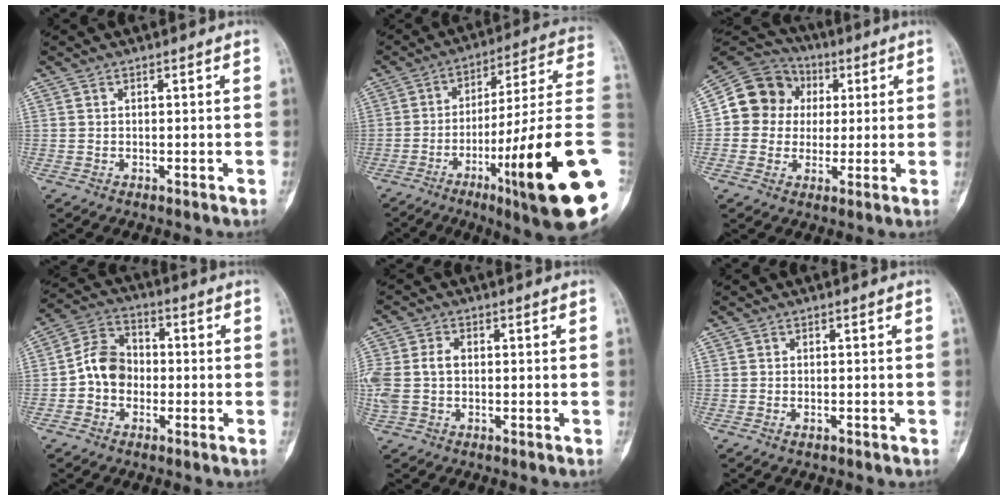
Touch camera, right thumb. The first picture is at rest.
{"total": 25.2, "force": [-7.2, 2.0, 24.1], "torque": [-0.318, 0.022, -0.109]}
{"total": 12.3, "force": [1.7, 11.4, 4.2], "torque": [-0.044, 0.023, 0.021]}
{"total": 8.2, "force": [-1.2, 6.6, 4.7], "torque": [-0.069, 0.033, -0.039]}
{"total": 7.0, "force": [0.0, 4.9, 5.0], "torque": [-0.130, 0.018, 0.002]}
{"total": 0.7, "force": [-0.4, 0.4, 0.3], "torque": [-0.009, 0.006, -0.005]}